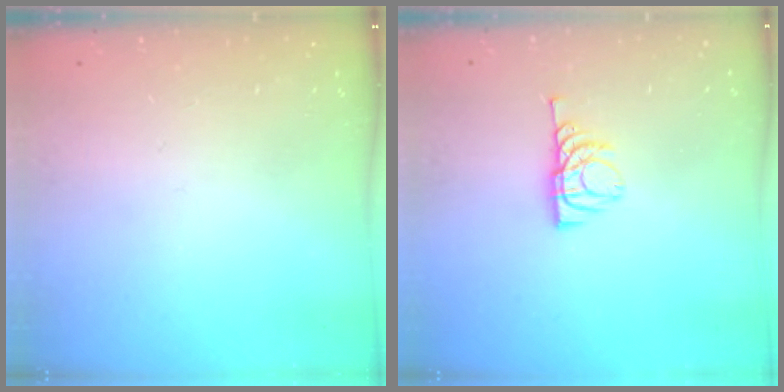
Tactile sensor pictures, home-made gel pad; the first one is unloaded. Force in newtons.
{"total": 6.1, "press": 6.1, "slide": 0.8}